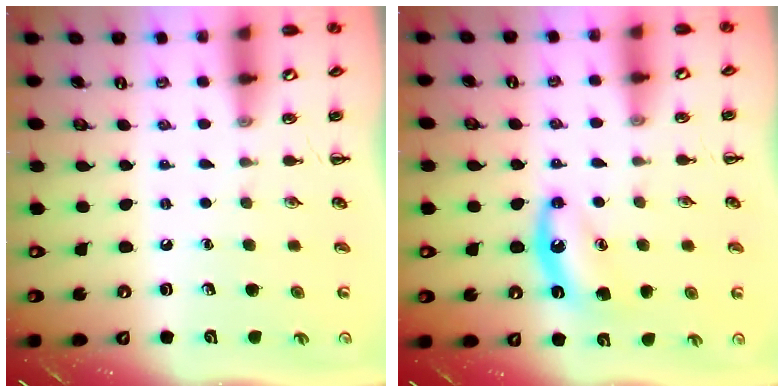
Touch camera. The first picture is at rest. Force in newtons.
{"total": 7.0, "press": 6.9, "slide": 1.3}